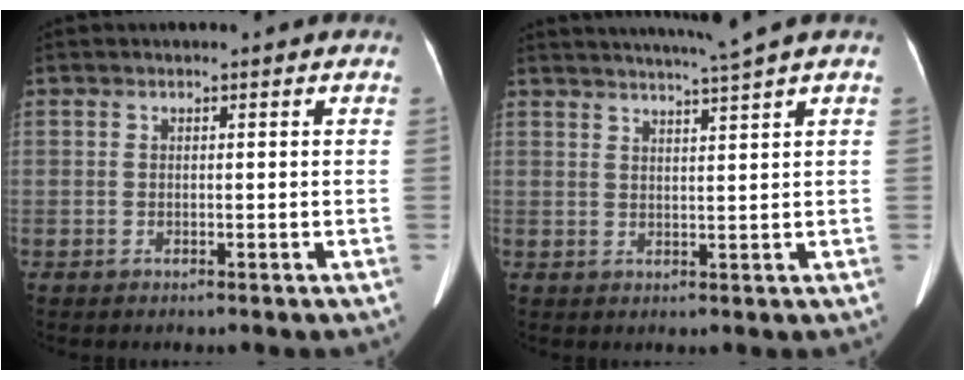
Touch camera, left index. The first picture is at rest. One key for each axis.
{"total": 6.0, "fx": 5.0, "fy": -1.9, "fz": 2.7, "tx": -0.041, "ty": -0.001, "tz": 0.078}